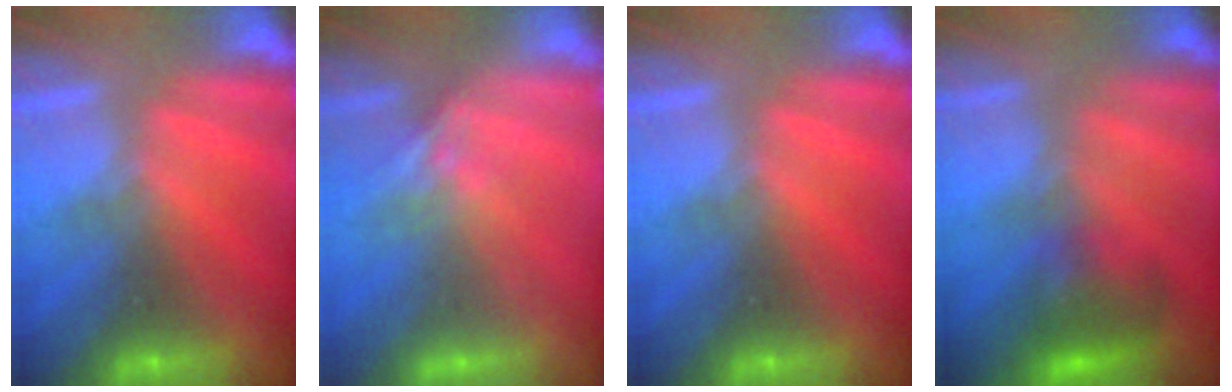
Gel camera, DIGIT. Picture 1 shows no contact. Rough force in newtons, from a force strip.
{"total": 1.8}
{"total": 0.0}
{"total": 6.4}